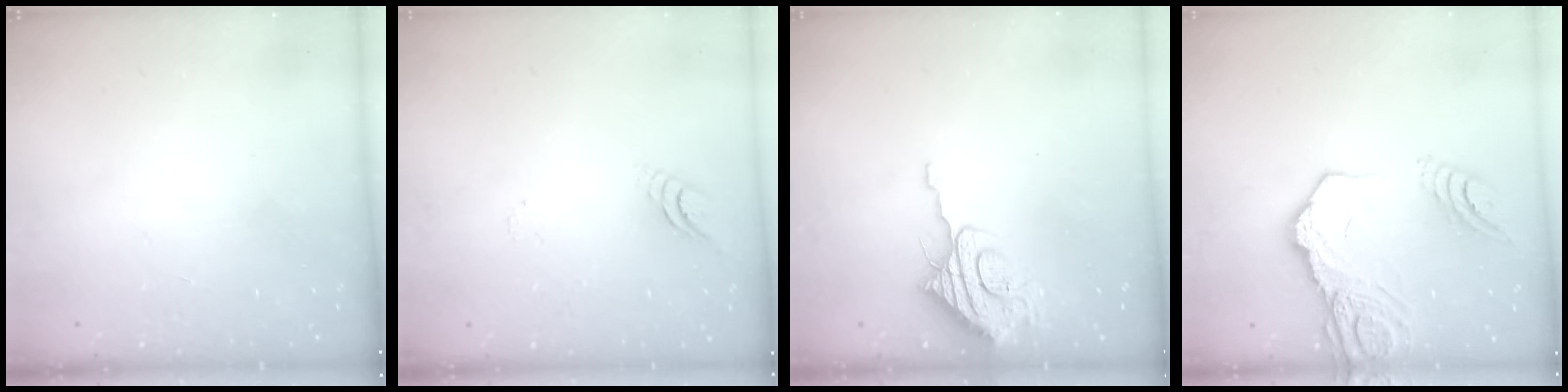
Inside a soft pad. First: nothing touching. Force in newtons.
{"total": 4.0, "press": 4.0, "slide": 0.3}
{"total": 10.2, "press": 10.2, "slide": 0.8}
{"total": 14.8, "press": 14.8, "slide": 0.9}